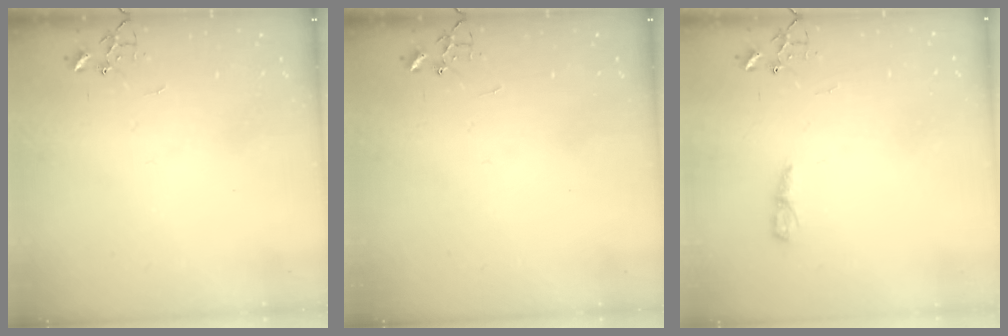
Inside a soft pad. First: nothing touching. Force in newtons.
{"total": 0.0}
{"total": 6.8, "press": 6.8, "slide": 0.5}